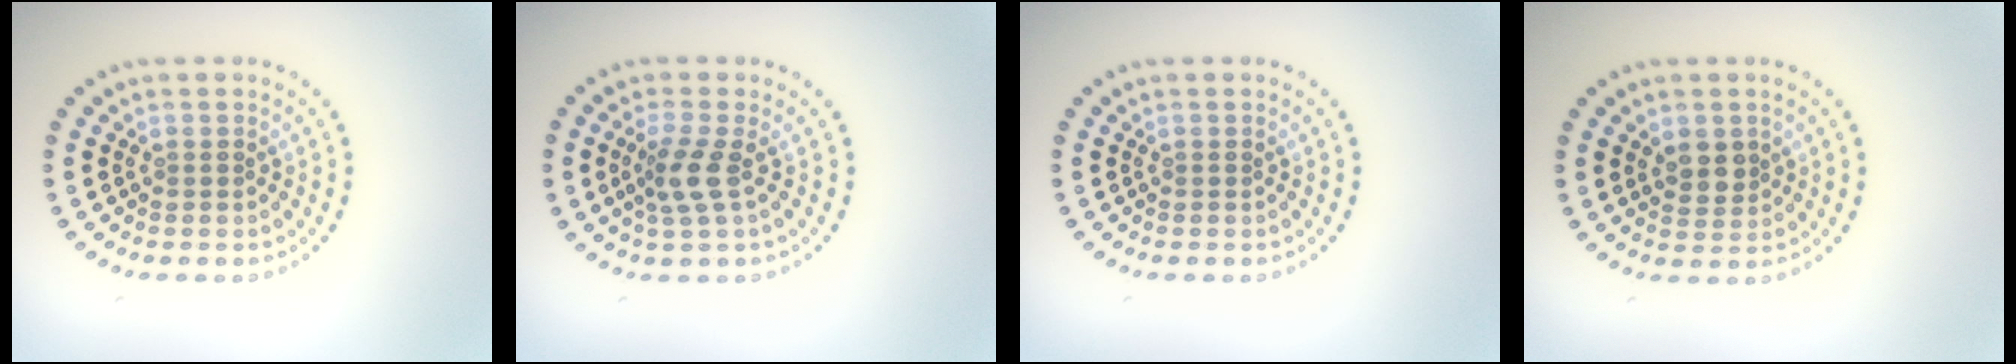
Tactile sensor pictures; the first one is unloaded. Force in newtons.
{"total": 2.5, "press": 1.9, "slide": 1.6}
{"total": 0.0}
{"total": 2.1, "press": 2.0, "slide": 0.7}